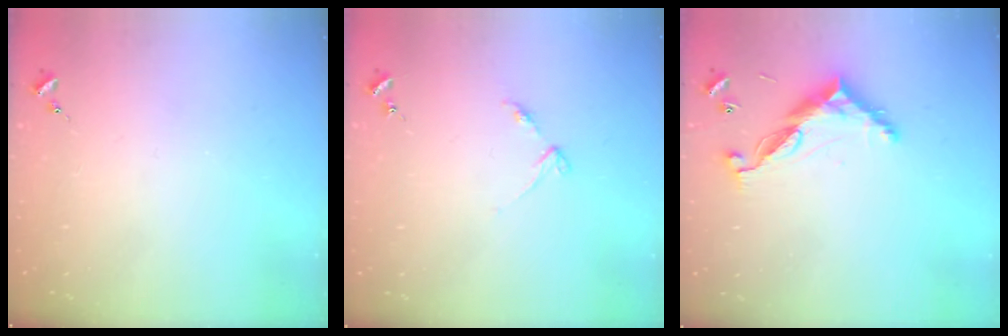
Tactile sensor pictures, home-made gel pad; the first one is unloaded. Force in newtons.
{"total": 3.6, "press": 3.5, "slide": 0.4}
{"total": 9.9, "press": 9.9, "slide": 0.4}